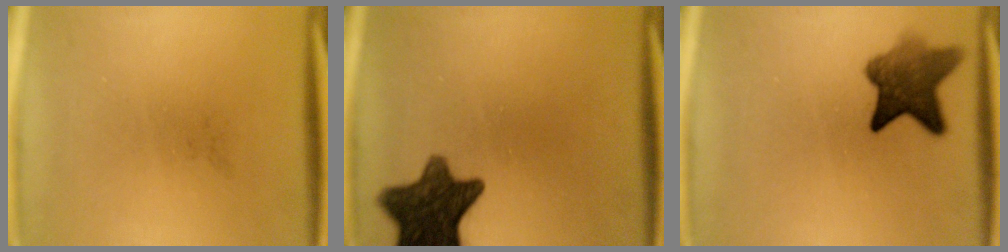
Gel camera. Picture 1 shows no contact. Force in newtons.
{"total": 11.4}
{"total": 7.4}